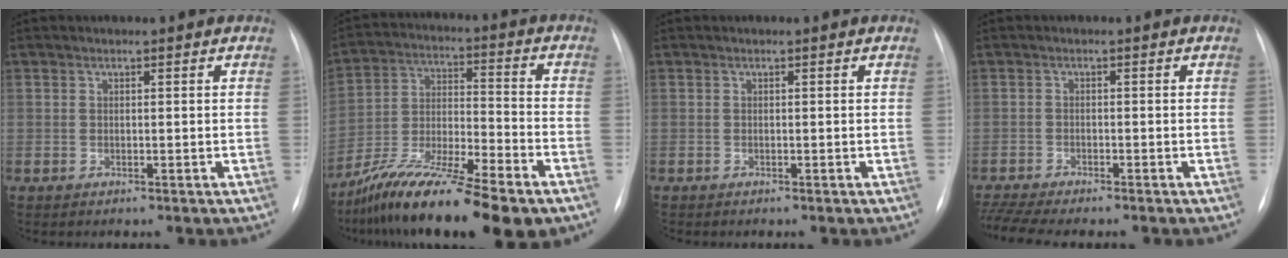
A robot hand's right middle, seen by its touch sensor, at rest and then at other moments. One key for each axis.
{"total": 18.7, "fx": -13.7, "fy": 2.6, "fz": 12.4, "tx": -0.228, "ty": -0.016, "tz": -0.241}
{"total": 0.0}
{"total": 7.4, "fx": -6.5, "fy": 0.6, "fz": 3.5, "tx": -0.067, "ty": -0.006, "tz": -0.102}